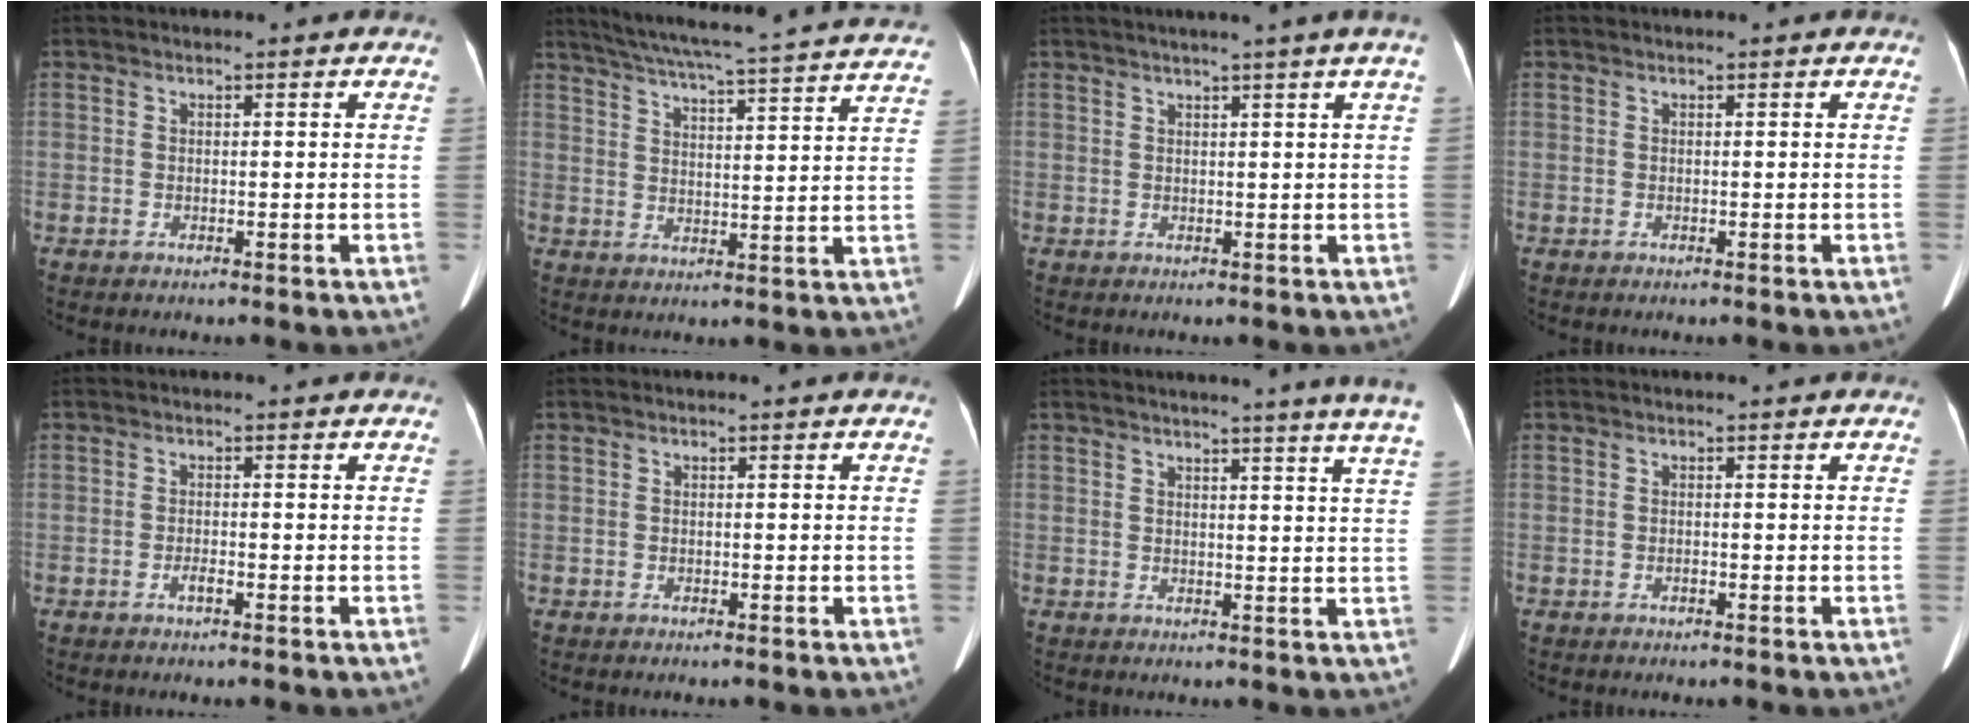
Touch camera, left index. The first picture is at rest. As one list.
[{"total": 26.9, "force": [24.6, 0.9, 10.8], "torque": [-0.182, -0.024, 0.307]}, {"total": 4.0, "force": [3.0, -1.2, 2.4], "torque": [-0.029, 0.009, 0.042]}, {"total": 0.0}, {"total": 1.0, "force": [-0.7, 0.1, 0.7], "torque": [-0.017, -0.003, -0.014]}, {"total": 0.0}, {"total": 12.5, "force": [11.0, -1.5, 5.8], "torque": [-0.075, -0.043, 0.106]}, {"total": 0.0}]